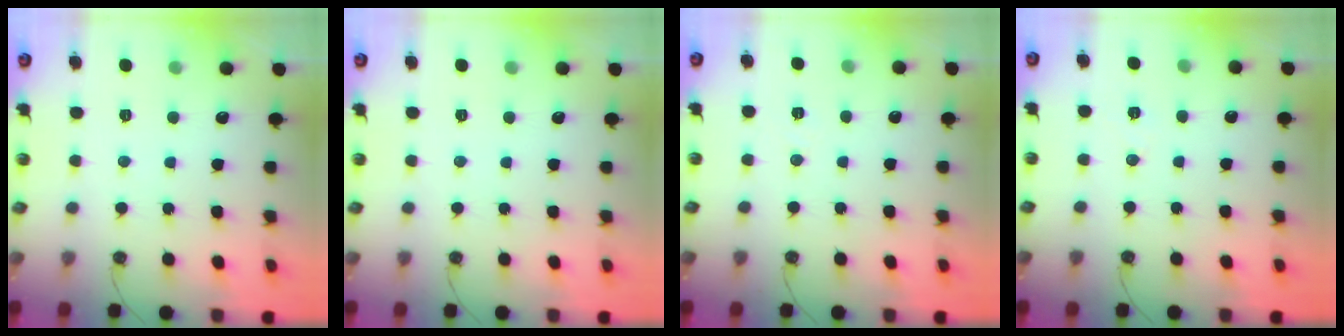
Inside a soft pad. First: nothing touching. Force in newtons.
{"total": 0.0}
{"total": 5.3, "press": 3.0, "slide": 4.4}
{"total": 5.8, "press": 3.8, "slide": 4.4}